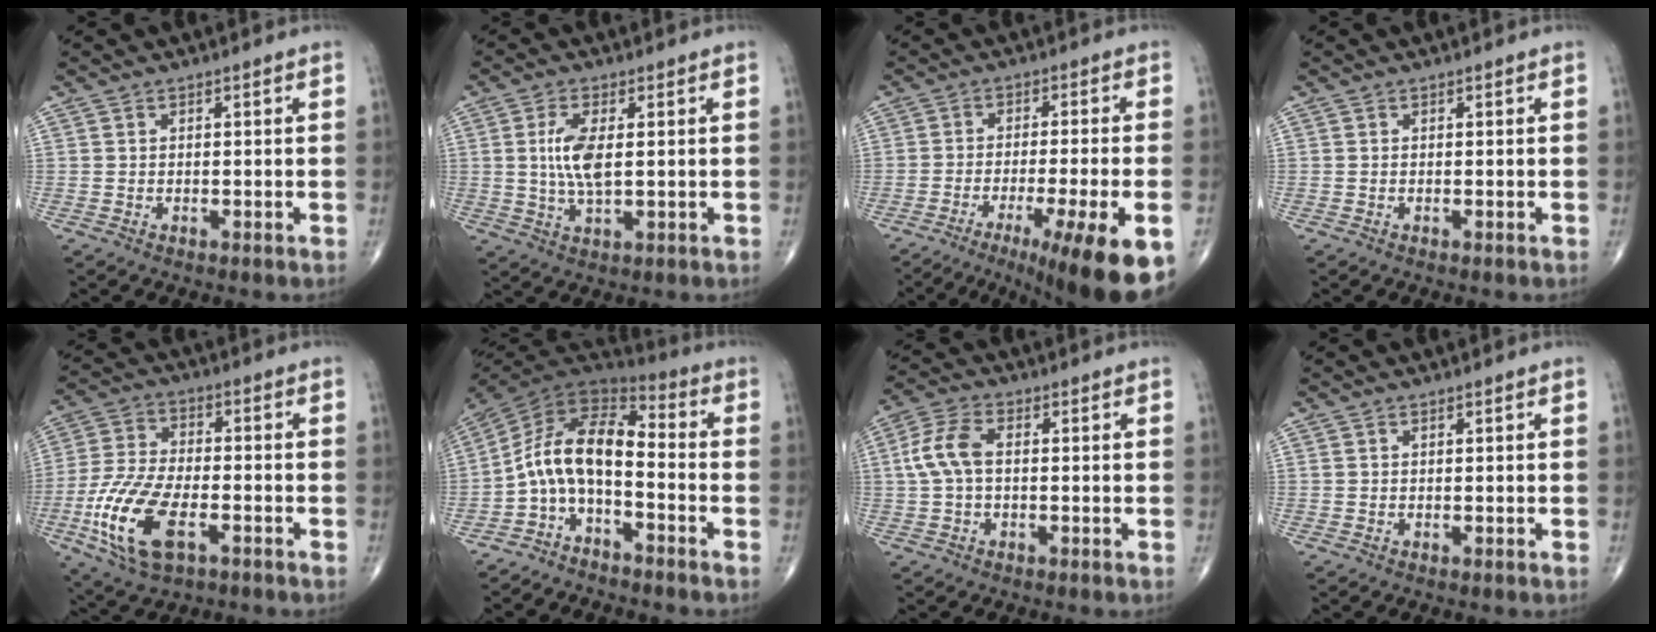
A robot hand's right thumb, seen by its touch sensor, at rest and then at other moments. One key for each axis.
{"total": 6.9, "fx": 0.8, "fy": 2.6, "fz": 6.3, "tx": -0.133, "ty": -0.008, "tz": 0.018}
{"total": 16.8, "fx": -9.4, "fy": 1.7, "fz": 13.8, "tx": -0.159, "ty": 0.012, "tz": -0.141}
{"total": 0.0}
{"total": 15.7, "fx": -5.8, "fy": 7.4, "fz": 12.5, "tx": -0.264, "ty": 0.010, "tz": -0.107}
{"total": 11.4, "fx": -3.6, "fy": 5.5, "fz": 9.3, "tx": -0.165, "ty": 0.087, "tz": -0.078}
{"total": 7.0, "fx": 0.4, "fy": 3.9, "fz": 5.8, "tx": -0.133, "ty": 0.022, "tz": 0.003}
{"total": 0.0}